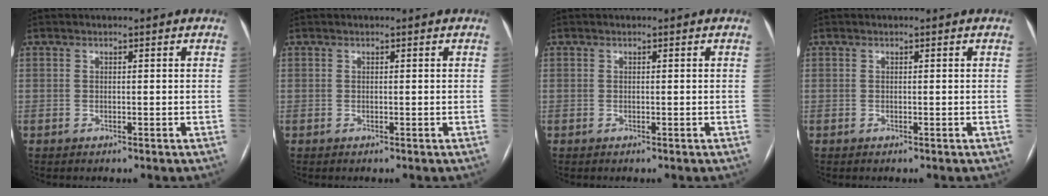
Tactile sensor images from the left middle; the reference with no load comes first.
{"total": 0.0}
{"total": 0.0}
{"total": 0.0}